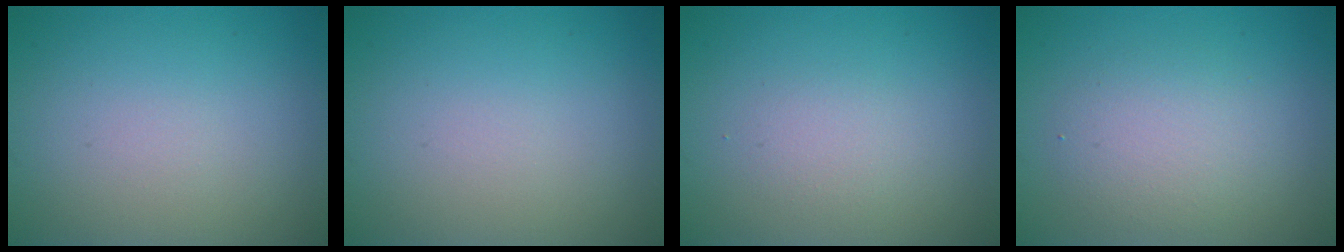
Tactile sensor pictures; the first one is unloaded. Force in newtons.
{"total": 0.0}
{"total": 1.4, "press": 1.4, "slide": 0.1}
{"total": 3.1, "press": 3.1, "slide": 0.1}